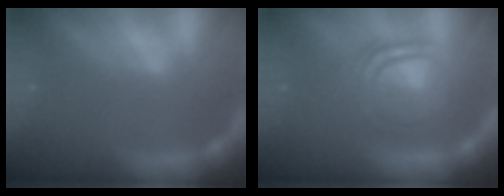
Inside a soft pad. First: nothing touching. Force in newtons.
{"total": 7.6}